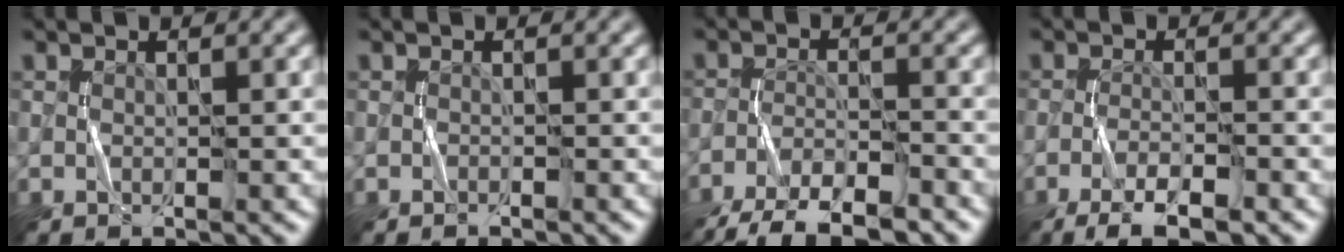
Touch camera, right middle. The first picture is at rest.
{"total": 0.0}
{"total": 8.2, "force": [-6.9, 2.0, 4.0], "torque": [-0.066, -0.016, -0.116]}
{"total": 4.8, "force": [-3.4, 0.9, 3.3], "torque": [-0.061, 0.000, -0.062]}